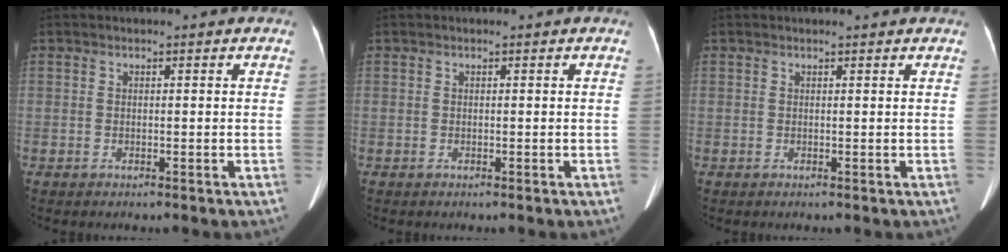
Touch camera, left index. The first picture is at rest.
{"total": 0.0}
{"total": 2.0, "force": [1.9, 0.1, 0.7], "torque": [-0.011, 0.011, 0.019]}